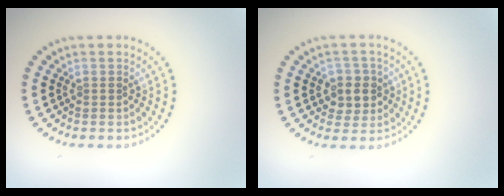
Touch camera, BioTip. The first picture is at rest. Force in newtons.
{"total": 2.7, "press": 2.6, "slide": 0.8}